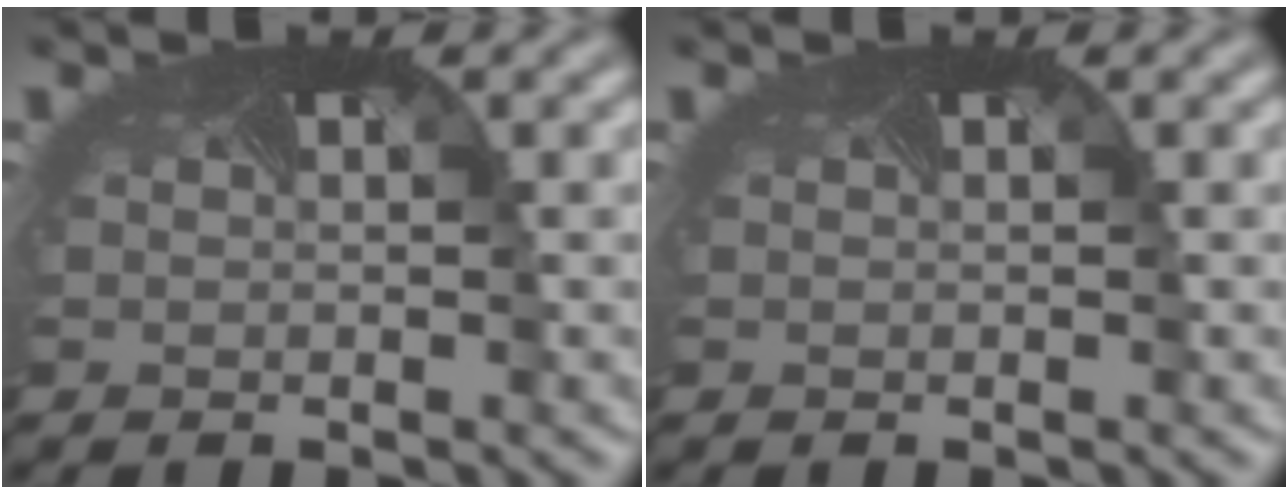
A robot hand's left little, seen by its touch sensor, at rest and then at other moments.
{"total": 0.0}